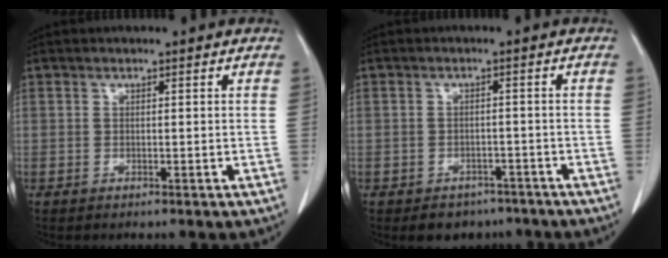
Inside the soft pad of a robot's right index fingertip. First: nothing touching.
{"total": 4.7, "force": [-3.6, 3.0, 0.5], "torque": [0.002, 0.010, -0.046]}